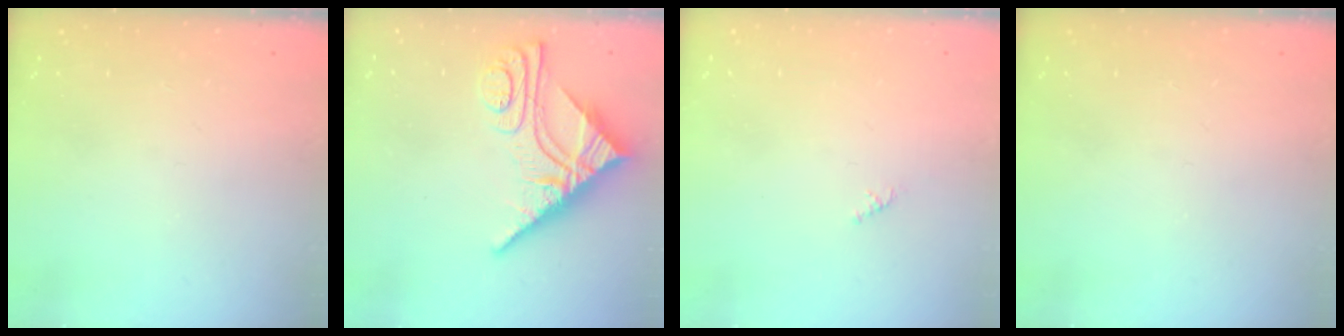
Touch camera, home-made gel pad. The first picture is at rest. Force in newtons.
{"total": 11.8, "press": 11.7, "slide": 1.2}
{"total": 0.8, "press": 0.7, "slide": 0.4}
{"total": 0.0}